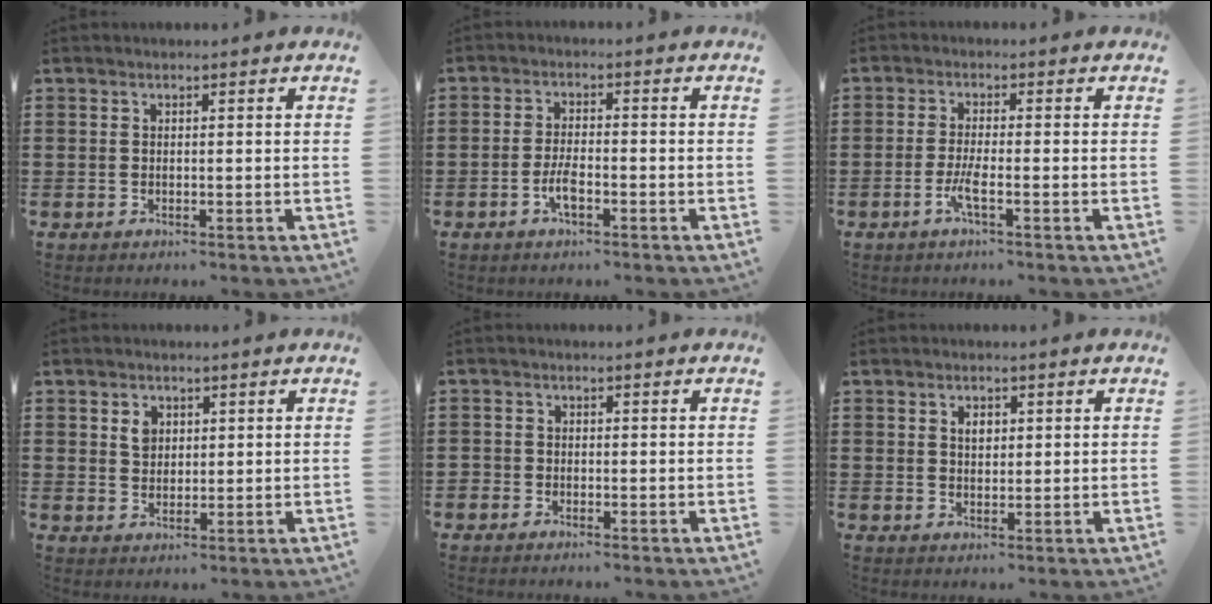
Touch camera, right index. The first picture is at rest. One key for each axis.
{"total": 3.5, "fx": -1.6, "fy": 1.1, "fz": 2.9, "tx": -0.070, "ty": -0.003, "tz": -0.034}
{"total": 3.3, "fx": -1.6, "fy": 0.1, "fz": 2.9, "tx": -0.069, "ty": -0.011, "tz": -0.035}
{"total": 2.6, "fx": 1.2, "fy": 2.0, "fz": 1.2, "tx": -0.023, "ty": 0.003, "tz": 0.021}
{"total": 1.2, "fx": -1.0, "fy": 0.6, "fz": 0.0, "tx": -0.003, "ty": 0.001, "tz": -0.023}
{"total": 2.0, "fx": 0.7, "fy": 1.3, "fz": 1.3, "tx": -0.021, "ty": 0.005, "tz": 0.010}